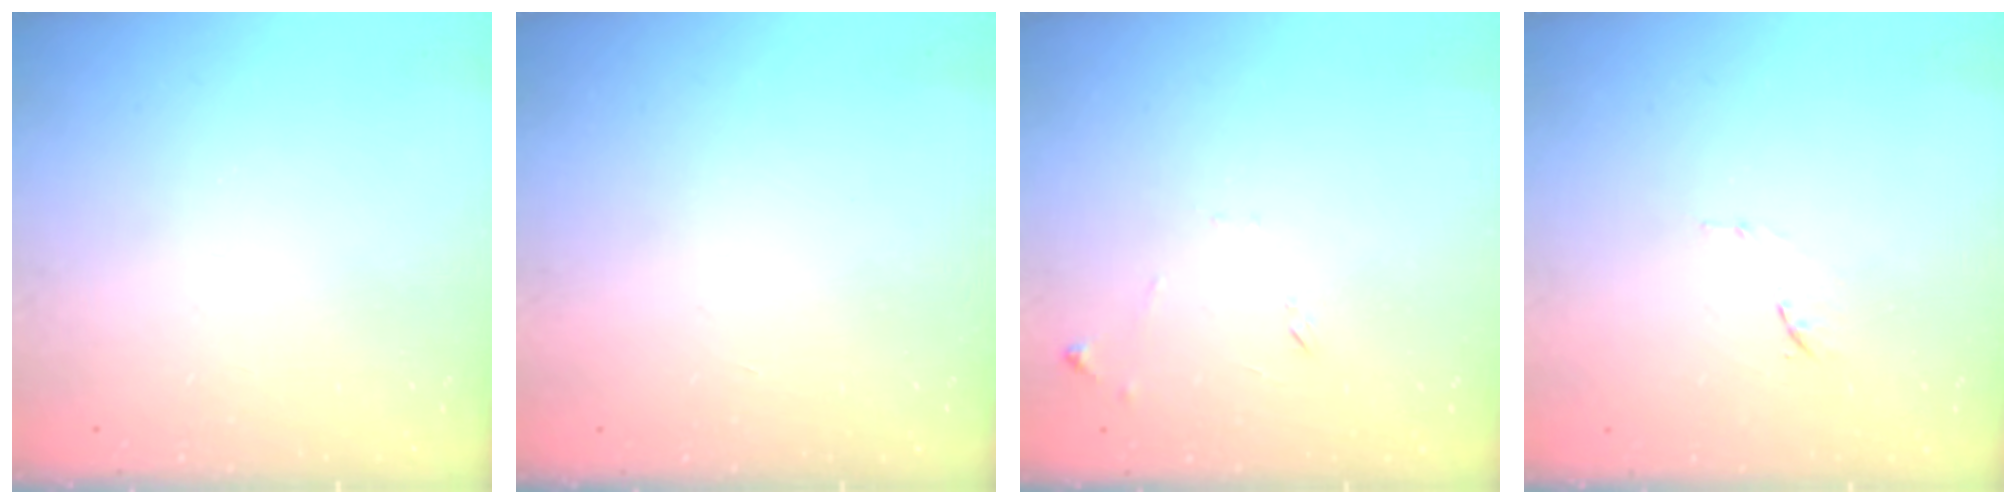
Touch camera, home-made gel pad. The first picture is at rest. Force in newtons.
{"total": 1.5, "press": 1.5, "slide": 0.1}
{"total": 6.7, "press": 6.7, "slide": 0.6}
{"total": 7.8, "press": 7.7, "slide": 0.6}